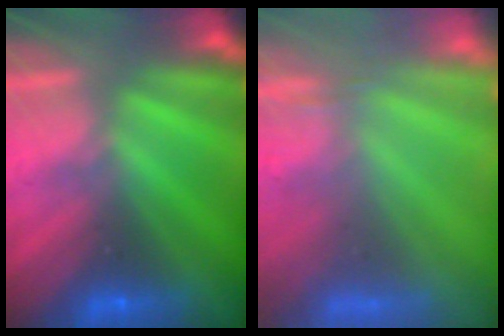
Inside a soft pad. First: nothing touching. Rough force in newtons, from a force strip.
{"total": 8.0}